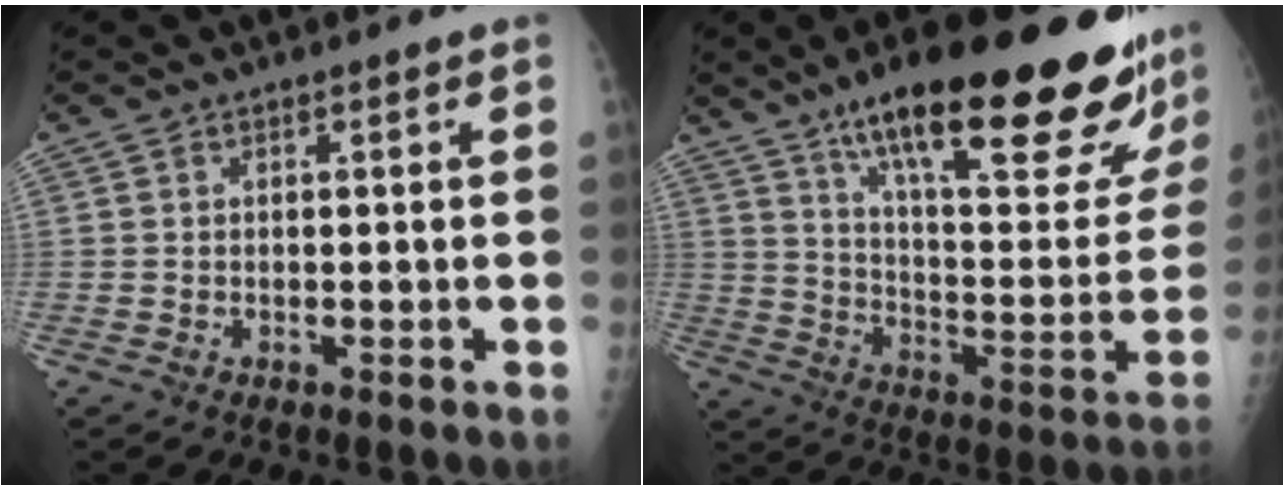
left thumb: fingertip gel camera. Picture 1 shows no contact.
{"total": 32.6, "force": [21.0, 7.2, 23.9], "torque": [-0.298, -0.065, 0.319]}